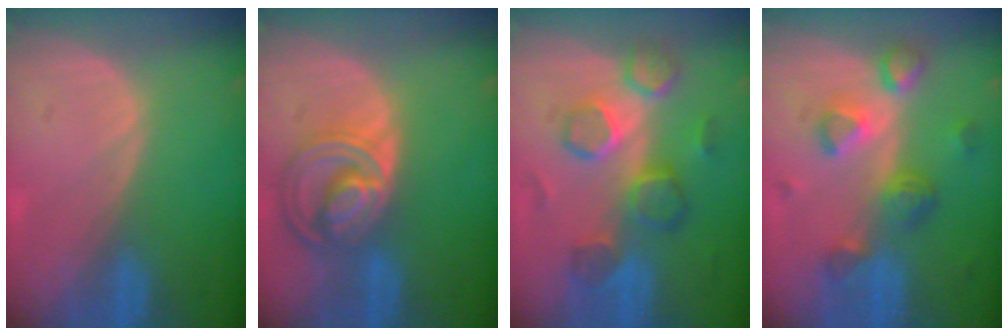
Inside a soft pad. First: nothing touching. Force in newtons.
{"total": 8.6, "press": 7.4, "slide": 4.4}
{"total": 8.6, "press": 8.3, "slide": 2.2}
{"total": 7.7, "press": 6.9, "slide": 3.4}